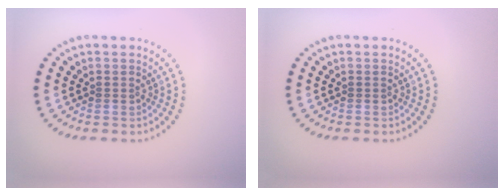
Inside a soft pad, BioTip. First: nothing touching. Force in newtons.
{"total": 0.0}